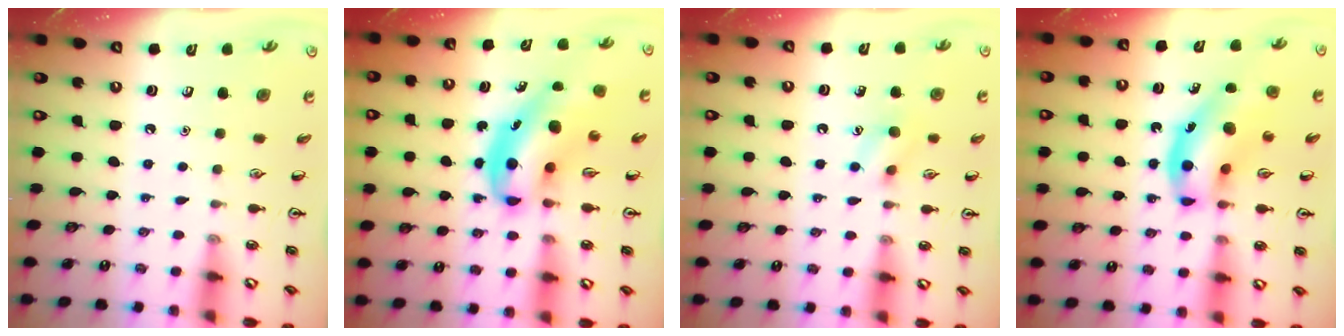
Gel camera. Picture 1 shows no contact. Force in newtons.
{"total": 9.0, "press": 8.7, "slide": 2.4}
{"total": 7.7, "press": 7.6, "slide": 1.0}
{"total": 14.2, "press": 13.6, "slide": 3.8}